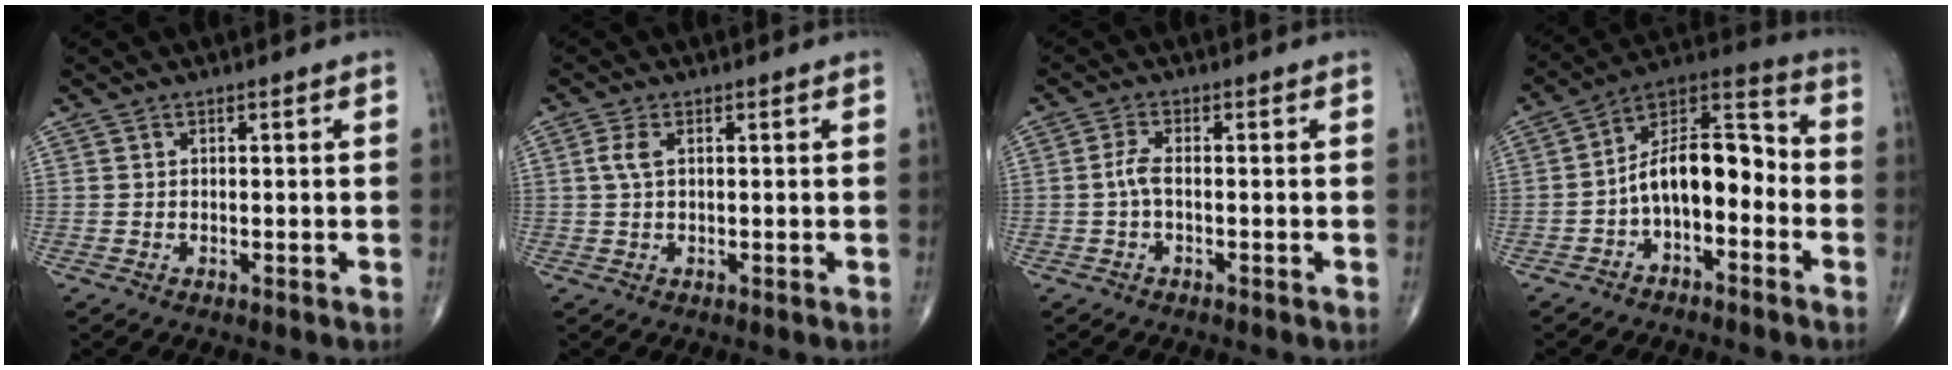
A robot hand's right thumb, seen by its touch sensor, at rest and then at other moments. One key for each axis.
{"total": 2.5, "fx": 0.6, "fy": 1.1, "fz": 2.1, "tx": -0.057, "ty": 0.008, "tz": 0.012}
{"total": 2.5, "fx": -0.5, "fy": 0.8, "fz": 2.3, "tx": -0.054, "ty": 0.003, "tz": -0.012}
{"total": 13.0, "fx": -3.2, "fy": 6.9, "fz": 10.6, "tx": -0.151, "ty": 0.067, "tz": -0.065}